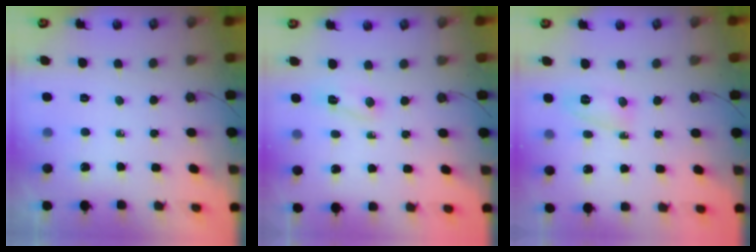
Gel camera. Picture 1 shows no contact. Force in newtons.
{"total": 2.4, "press": 2.2, "slide": 0.8}
{"total": 4.0, "press": 3.7, "slide": 1.7}